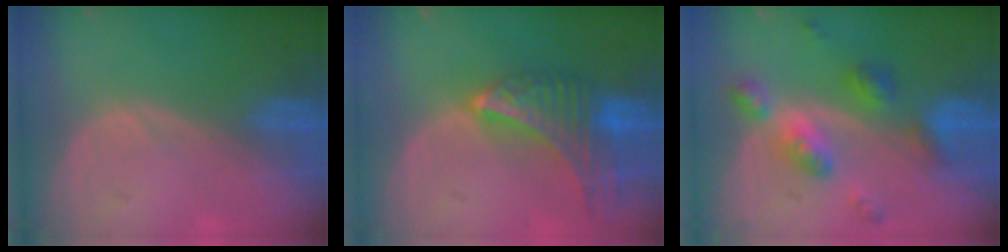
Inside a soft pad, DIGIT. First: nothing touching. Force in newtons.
{"total": 9.1, "press": 8.1, "slide": 4.2}
{"total": 7.2, "press": 7.2, "slide": 0.4}